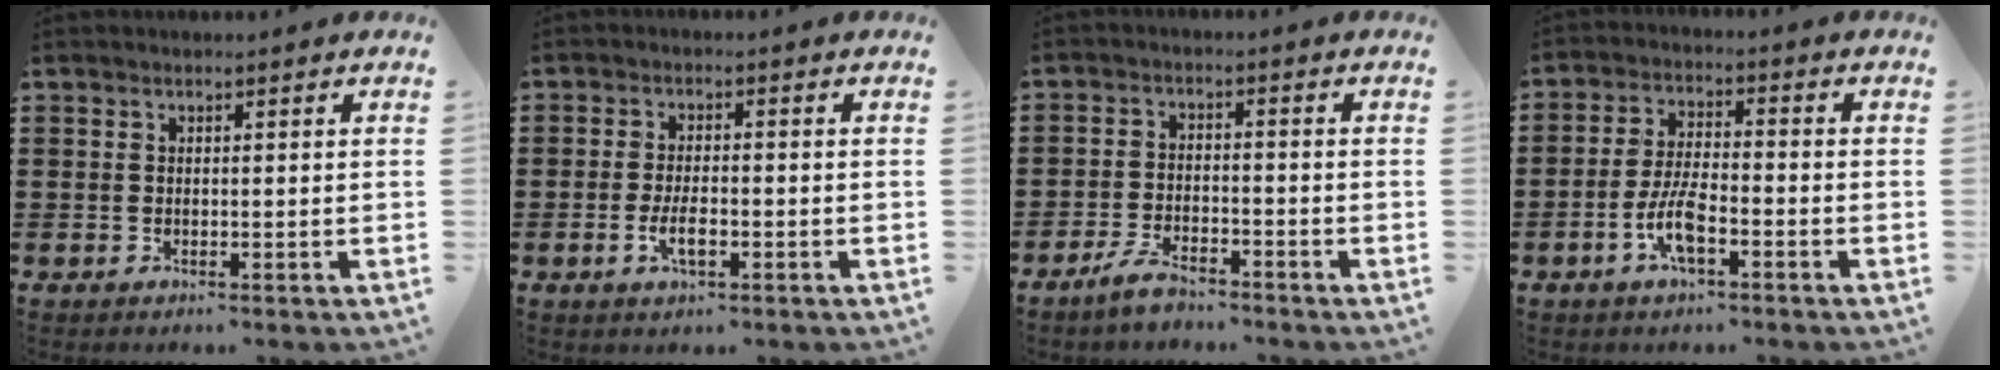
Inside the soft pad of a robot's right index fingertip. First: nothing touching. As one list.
[{"total": 3.7, "force": [-1.3, 1.5, 3.2], "torque": [-0.061, 0.003, -0.024]}, {"total": 3.8, "force": [-3.4, 0.7, 1.6], "torque": [-0.042, 0.004, -0.071]}, {"total": 6.5, "force": [-2.8, 2.2, 5.4], "torque": [-0.122, -0.004, -0.058]}]